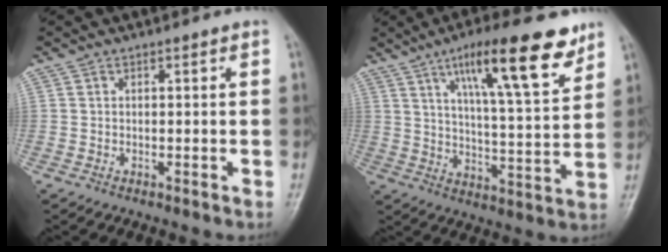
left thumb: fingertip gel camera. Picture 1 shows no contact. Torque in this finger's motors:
{"motor_torque": [0.57, 0.46, 1.70, -1.07, 0.16]}